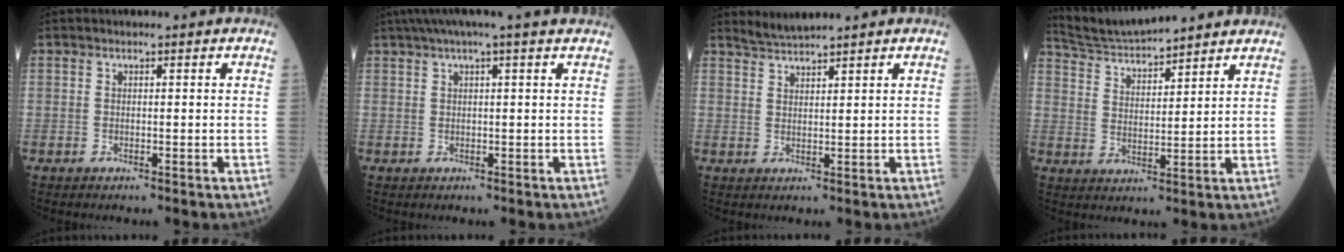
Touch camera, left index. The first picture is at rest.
{"total": 7.7, "force": [6.0, -0.8, 4.7], "torque": [-0.077, 0.040, 0.079]}
{"total": 2.7, "force": [2.6, -0.7, 0.0], "torque": [-0.007, 0.010, 0.060]}
{"total": 11.3, "force": [10.8, 0.8, 3.2], "torque": [-0.071, 0.031, 0.190]}